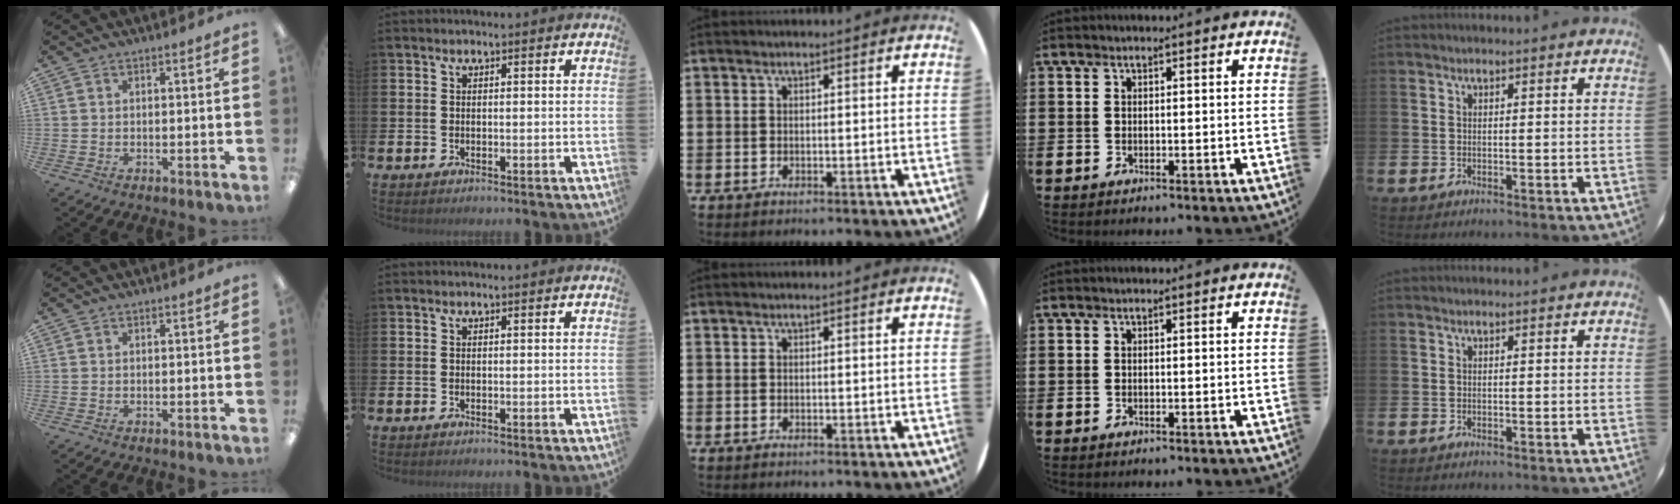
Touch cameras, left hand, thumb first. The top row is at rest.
{}